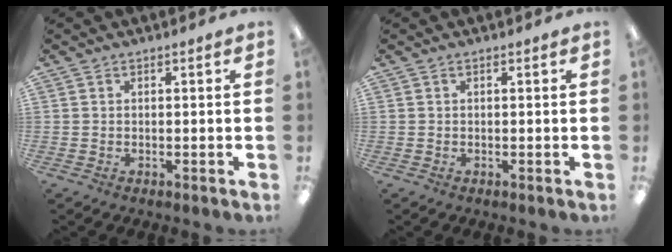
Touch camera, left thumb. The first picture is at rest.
{"total": 0.0}